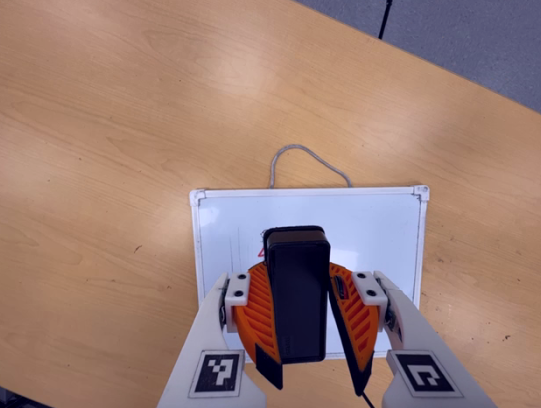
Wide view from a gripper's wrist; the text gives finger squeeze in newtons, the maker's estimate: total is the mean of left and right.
{"total": 9.4, "left": 9.5, "right": 9.4}